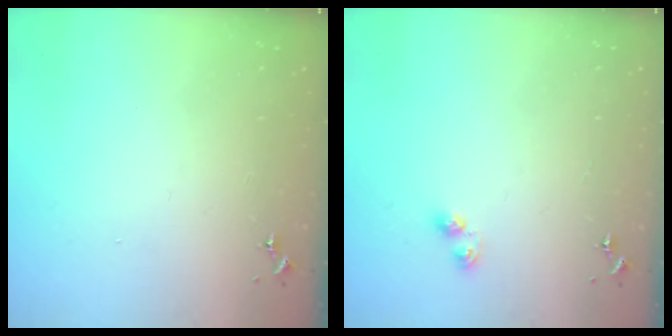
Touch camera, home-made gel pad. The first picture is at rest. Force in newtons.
{"total": 4.8, "press": 4.5, "slide": 1.7}